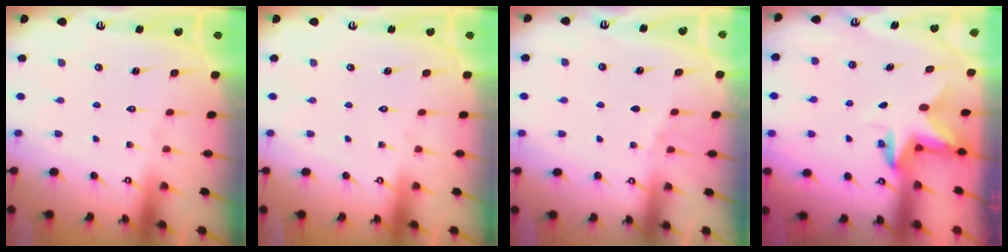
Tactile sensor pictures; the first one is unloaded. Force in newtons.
{"total": 0.0}
{"total": 3.7, "press": 2.9, "slide": 2.3}
{"total": 2.8, "press": 2.8, "slide": 0.2}